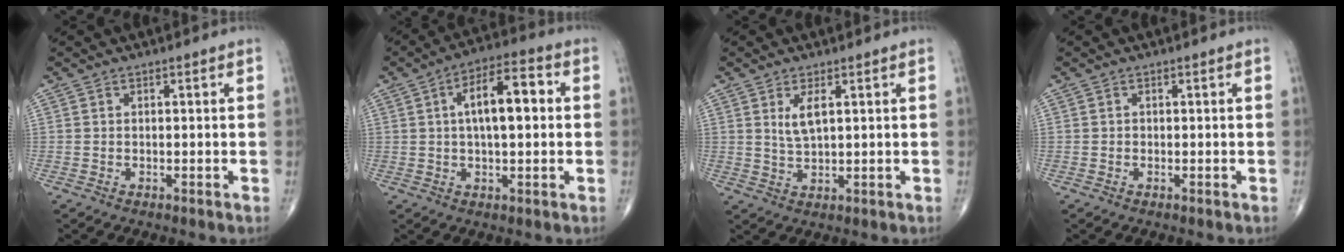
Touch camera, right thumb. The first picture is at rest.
{"total": 11.2, "force": [1.6, 4.6, 10.0], "torque": [-0.155, 0.022, 0.019]}
{"total": 3.8, "force": [1.4, 1.3, 3.3], "torque": [-0.066, -0.011, 0.031]}
{"total": 0.0}